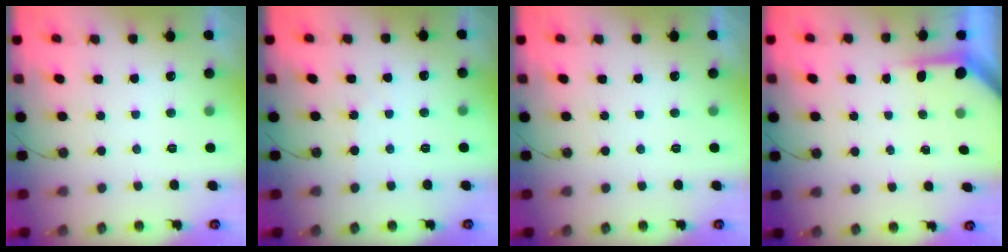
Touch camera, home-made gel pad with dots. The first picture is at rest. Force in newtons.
{"total": 2.6, "press": 2.6, "slide": 0.5}
{"total": 0.0}
{"total": 3.9, "press": 3.9, "slide": 0.3}